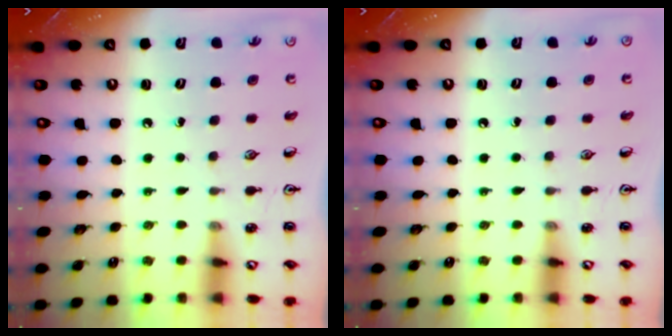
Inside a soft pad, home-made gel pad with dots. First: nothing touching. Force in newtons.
{"total": 0.0}